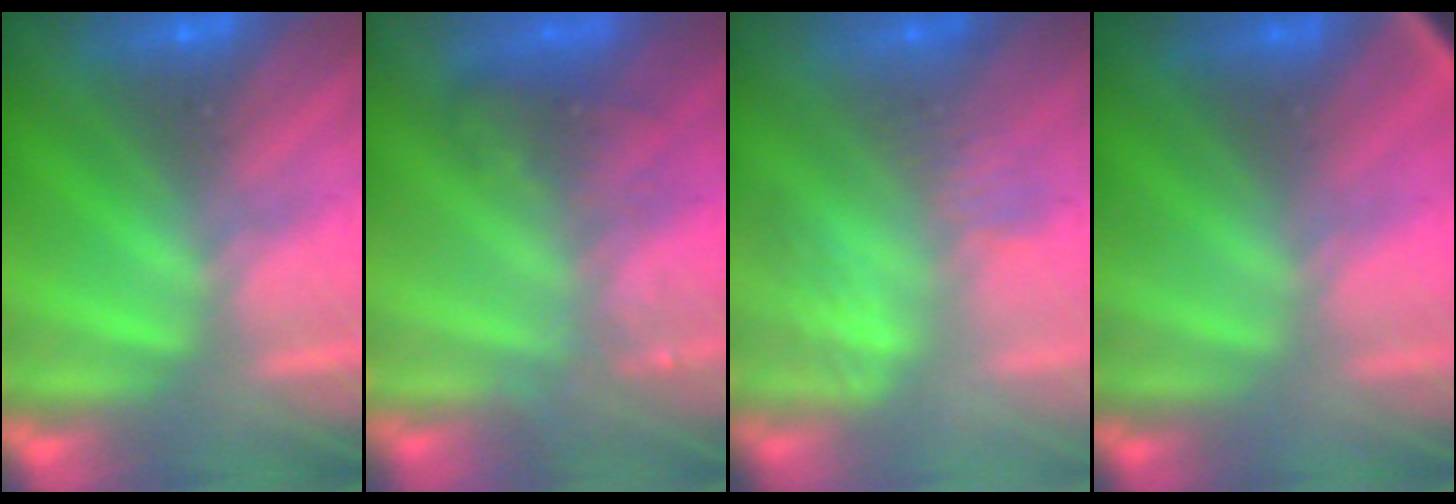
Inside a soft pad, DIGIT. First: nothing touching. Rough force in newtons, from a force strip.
{"total": 2.9}
{"total": 2.8}
{"total": 2.8}